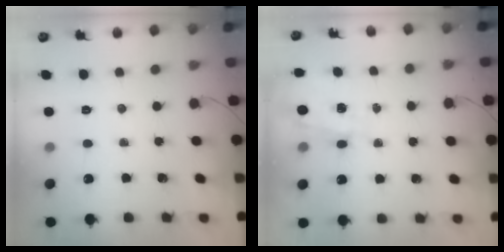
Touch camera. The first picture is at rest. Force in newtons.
{"total": 0.7, "press": 0.4, "slide": 0.6}